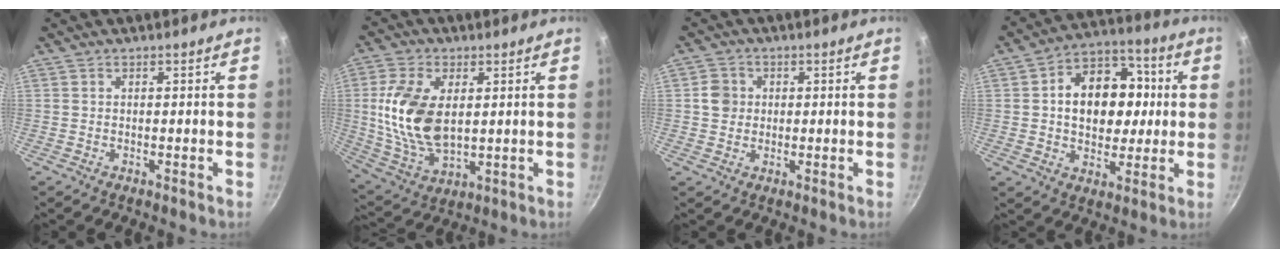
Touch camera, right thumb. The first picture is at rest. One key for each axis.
{"total": 15.3, "fx": 2.3, "fy": 8.9, "fz": 12.3, "tx": -0.229, "ty": -0.014, "tz": 0.052}
{"total": 3.9, "fx": 0.3, "fy": 3.6, "fz": 1.3, "tx": -0.002, "ty": 0.007, "tz": 0.000}
{"total": 16.2, "fx": 1.6, "fy": 12.0, "fz": 10.8, "tx": -0.119, "ty": 0.025, "tz": 0.017}